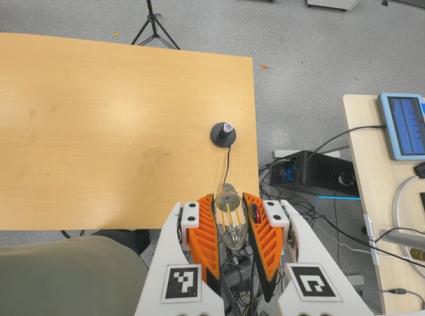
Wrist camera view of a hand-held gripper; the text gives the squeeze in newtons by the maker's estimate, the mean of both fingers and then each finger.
{"total": 21.5, "left": 24.0, "right": 19.0}